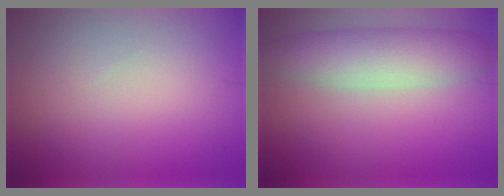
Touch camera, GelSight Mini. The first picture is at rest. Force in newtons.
{"total": 5.2, "press": 5.2, "slide": 0.4}